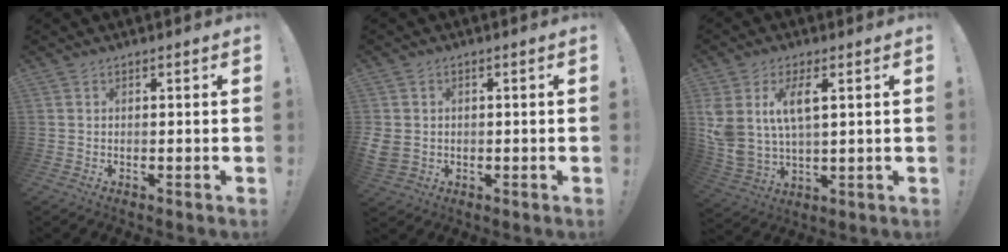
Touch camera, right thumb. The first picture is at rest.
{"total": 4.2, "force": [0.3, 3.8, 1.7], "torque": [-0.044, -0.006, 0.006]}
{"total": 10.5, "force": [4.2, 5.2, 8.1], "torque": [-0.171, -0.013, 0.077]}